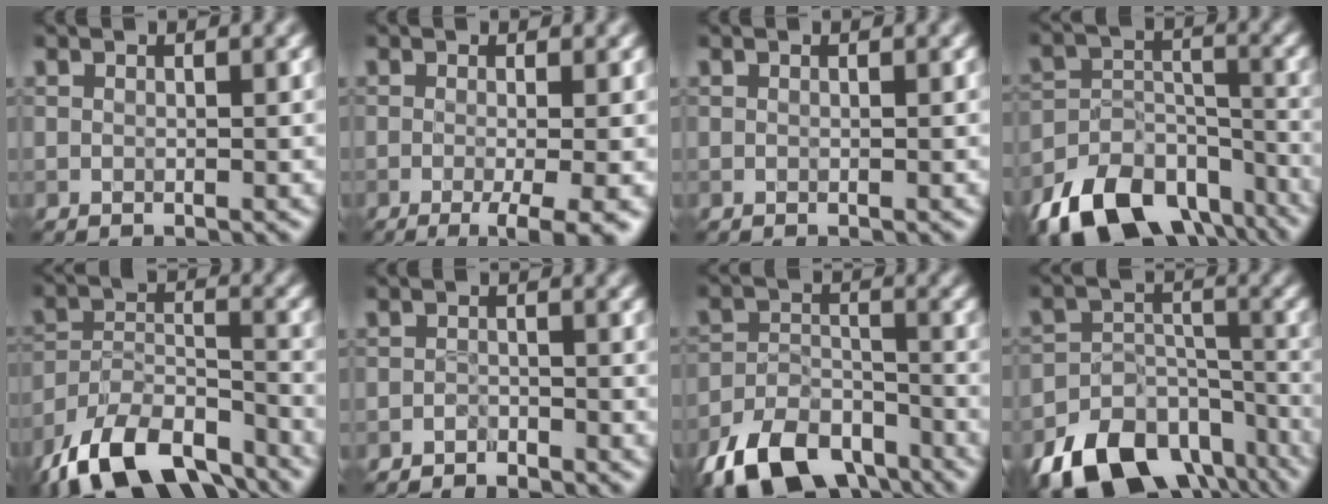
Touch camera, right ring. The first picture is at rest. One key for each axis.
{"total": 4.9, "fx": -1.6, "fy": 1.2, "fz": 4.4, "tx": -0.060, "ty": -0.011, "tz": -0.020}
{"total": 0.0}
{"total": 10.8, "fx": -7.7, "fy": 5.8, "fz": 4.8, "tx": -0.087, "ty": -0.007, "tz": -0.129}
{"total": 11.0, "fx": -8.5, "fy": 4.5, "fz": 5.4, "tx": -0.100, "ty": -0.003, "tz": -0.150}
{"total": 1.3, "fx": -1.2, "fy": 0.4, "fz": 0.2, "tx": 0.000, "ty": 0.001, "tz": -0.022}
{"total": 8.5, "fx": -6.2, "fy": 4.2, "fz": 4.0, "tx": -0.069, "ty": -0.013, "tz": -0.115}
{"total": 13.8, "fx": -10.0, "fy": 7.9, "fz": 5.3, "tx": -0.099, "ty": -0.023, "tz": -0.144}